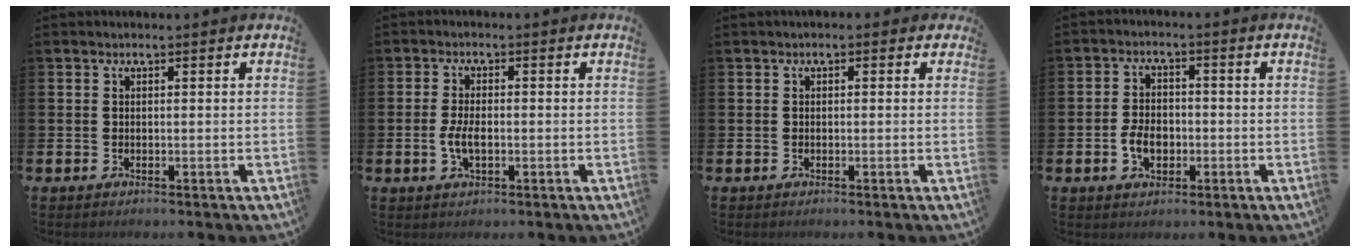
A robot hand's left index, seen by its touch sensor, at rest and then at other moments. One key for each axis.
{"total": 3.2, "fx": -0.6, "fy": 1.5, "fz": 2.8, "tx": -0.044, "ty": 0.001, "tz": -0.012}
{"total": 0.7, "fx": -0.2, "fy": 0.5, "fz": 0.4, "tx": -0.010, "ty": 0.009, "tz": -0.006}
{"total": 4.1, "fx": -1.2, "fy": 2.9, "fz": 2.7, "tx": -0.037, "ty": 0.000, "tz": -0.025}